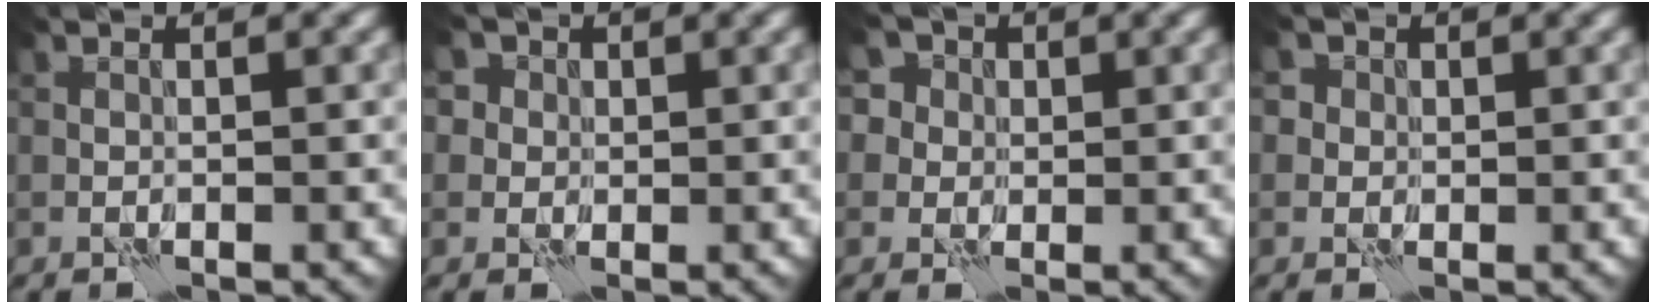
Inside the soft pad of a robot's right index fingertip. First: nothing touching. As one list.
[{"total": 4.2, "force": [1.9, 3.4, 1.4], "torque": [-0.019, 0.014, 0.011]}, {"total": 6.1, "force": [2.9, 4.9, 2.3], "torque": [-0.038, 0.026, 0.020]}, {"total": 2.8, "force": [1.2, 2.4, 0.9], "torque": [-0.002, 0.013, 0.002]}]